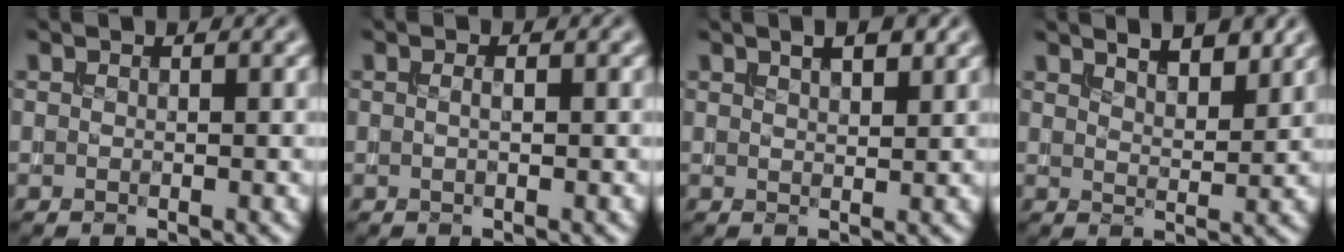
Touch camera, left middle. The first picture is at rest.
{"total": 0.5, "force": [0.0, 0.0, 0.5], "torque": [-0.009, 0.001, -0.001]}
{"total": 2.5, "force": [1.6, 0.7, 1.8], "torque": [-0.021, 0.003, 0.027]}
{"total": 4.1, "force": [3.2, 1.2, 2.3], "torque": [-0.016, 0.011, 0.033]}